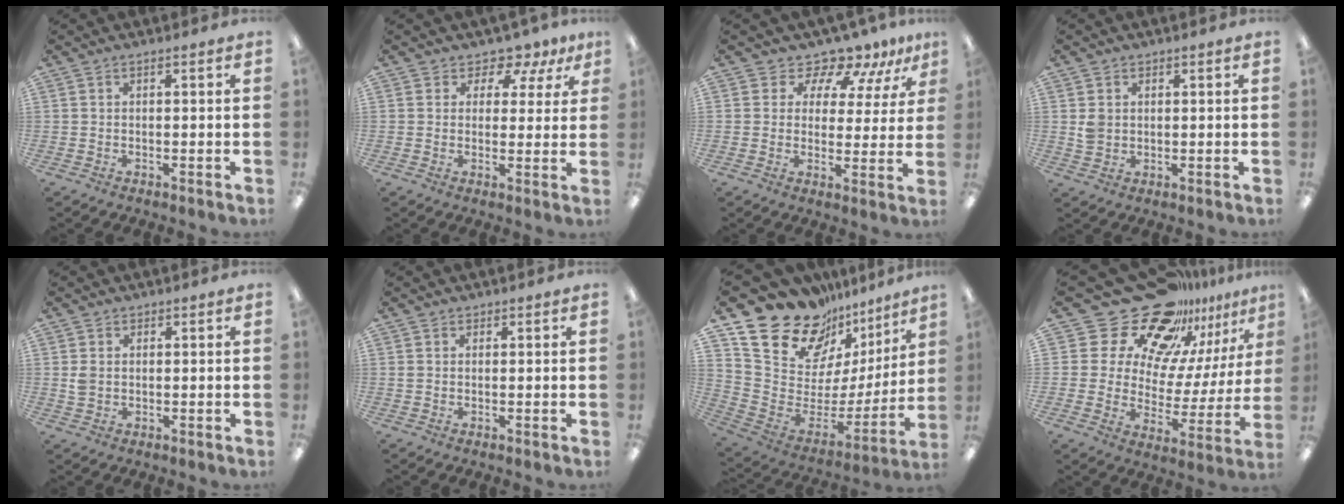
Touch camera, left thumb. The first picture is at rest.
{"total": 5.0, "force": [3.7, 3.0, 1.6], "torque": [-0.030, -0.026, 0.063]}
{"total": 9.6, "force": [8.7, 3.7, 2.0], "torque": [-0.037, -0.075, 0.158]}
{"total": 3.2, "force": [0.9, 2.9, 1.1], "torque": [-0.017, 0.003, 0.015]}
{"total": 2.4, "force": [0.7, 2.0, 1.2], "torque": [-0.016, 0.002, 0.010]}
{"total": 0.9, "force": [0.5, 0.7, 0.2], "torque": [-0.006, 0.004, 0.009]}
{"total": 20.7, "force": [16.6, 10.4, 6.6], "torque": [-0.100, -0.145, 0.309]}
{"total": 22.1, "force": [17.4, 11.4, 7.7], "torque": [-0.141, -0.124, 0.320]}